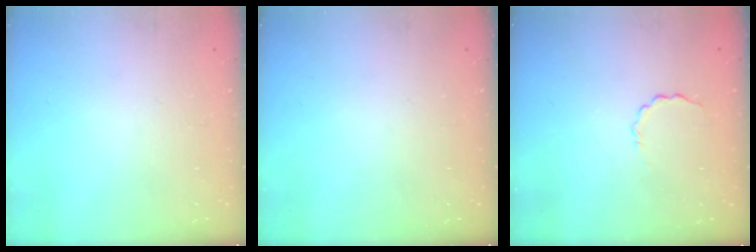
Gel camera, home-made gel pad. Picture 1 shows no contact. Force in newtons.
{"total": 0.0}
{"total": 2.9, "press": 2.7, "slide": 0.9}